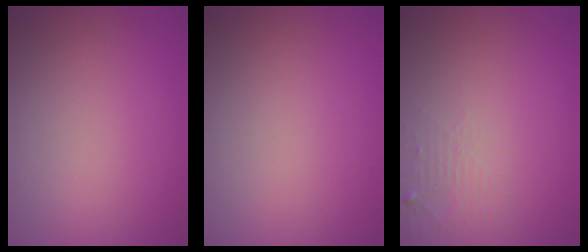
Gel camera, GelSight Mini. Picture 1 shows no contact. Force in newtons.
{"total": 0.0}
{"total": 1.7, "press": 1.7, "slide": 0.3}